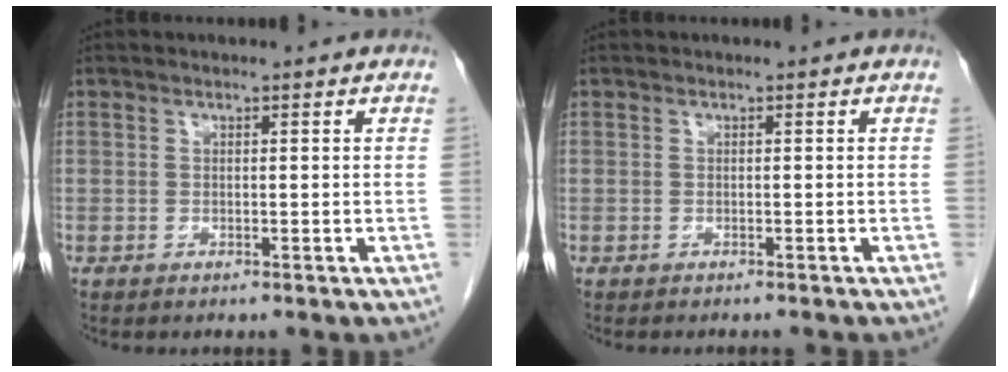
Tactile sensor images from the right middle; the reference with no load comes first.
{"total": 2.8, "force": [-2.6, 0.5, 1.0], "torque": [-0.014, -0.003, -0.031]}